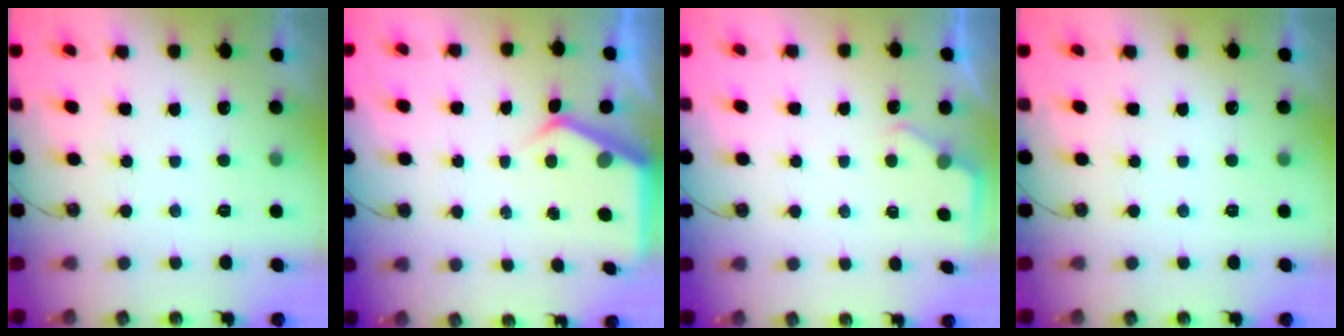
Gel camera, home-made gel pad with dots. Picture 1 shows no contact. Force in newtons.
{"total": 4.7, "press": 4.7, "slide": 0.3}
{"total": 2.7, "press": 2.7, "slide": 0.4}
{"total": 0.0}